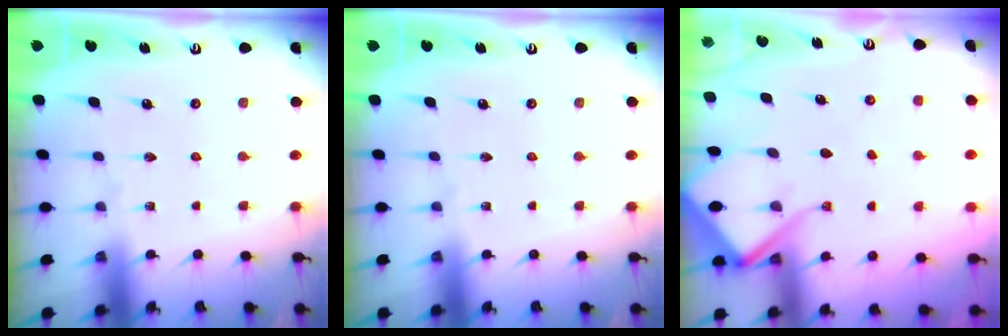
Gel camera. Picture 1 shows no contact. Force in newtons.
{"total": 0.0}
{"total": 8.5, "press": 8.5, "slide": 0.8}